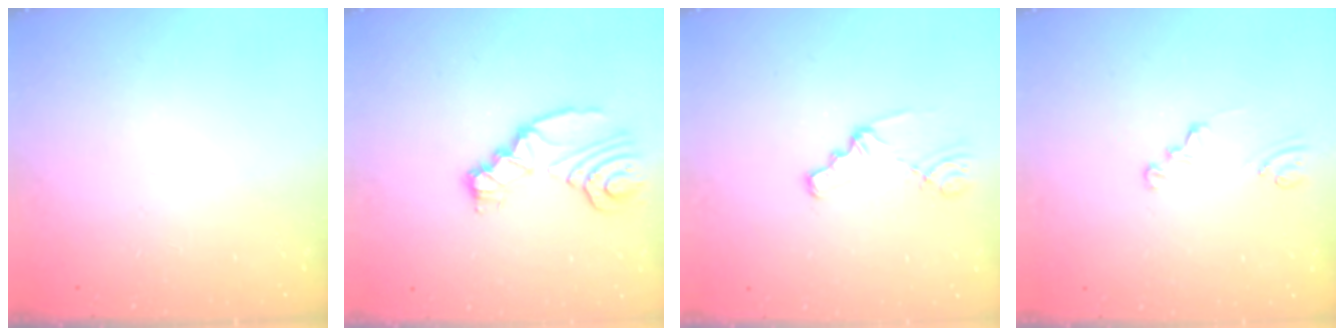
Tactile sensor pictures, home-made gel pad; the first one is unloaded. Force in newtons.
{"total": 8.7, "press": 8.6, "slide": 0.9}
{"total": 1.8, "press": 1.8, "slide": 0.3}
{"total": 1.5, "press": 1.5, "slide": 0.1}